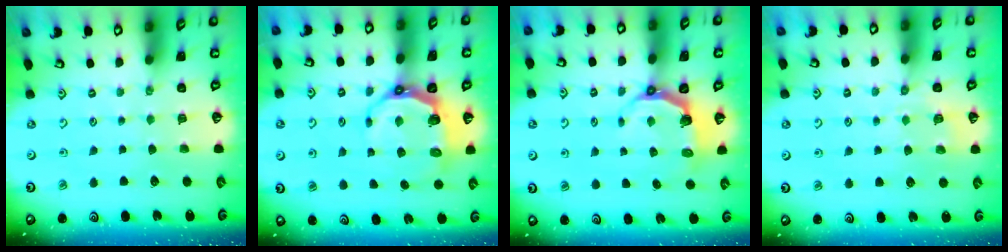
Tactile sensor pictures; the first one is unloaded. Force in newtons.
{"total": 8.0, "press": 6.8, "slide": 4.1}
{"total": 4.9, "press": 3.2, "slide": 3.7}
{"total": 6.0, "press": 5.8, "slide": 1.4}